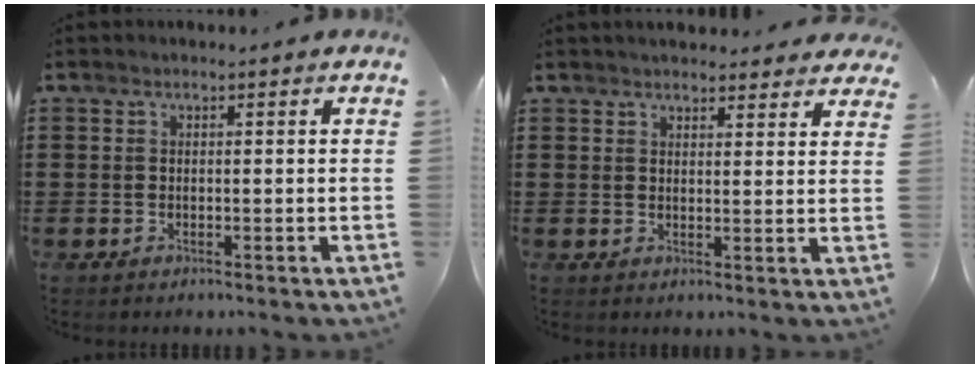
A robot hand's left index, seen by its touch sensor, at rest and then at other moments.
{"total": 2.9, "force": [2.9, 0.5, 0.4], "torque": [-0.007, -0.007, 0.052]}